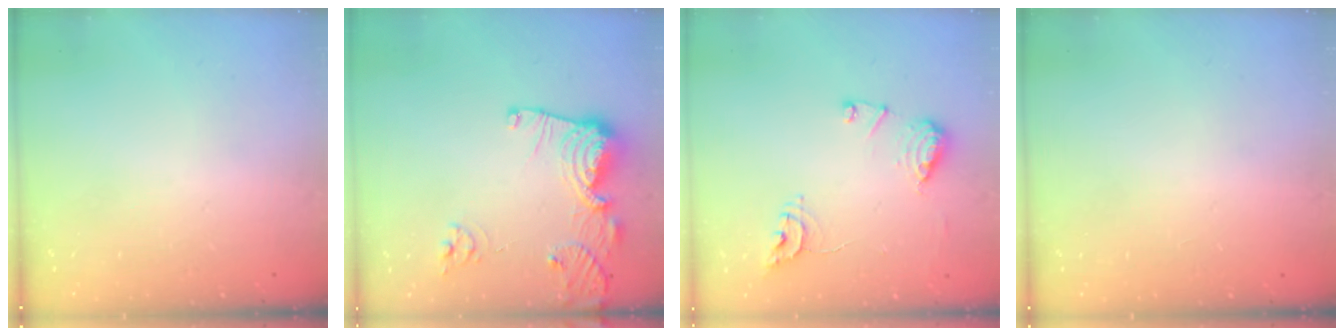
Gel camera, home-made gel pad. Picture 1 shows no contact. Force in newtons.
{"total": 15.3, "press": 15.2, "slide": 1.7}
{"total": 12.1, "press": 12.0, "slide": 1.2}
{"total": 1.0, "press": 0.8, "slide": 0.6}